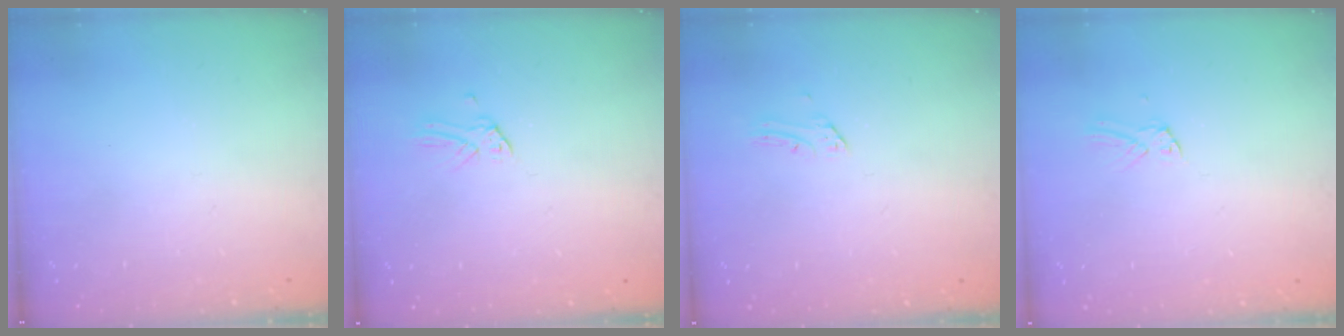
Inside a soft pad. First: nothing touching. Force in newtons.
{"total": 0.0}
{"total": 1.4, "press": 1.4, "slide": 0.1}
{"total": 1.5, "press": 1.5, "slide": 0.1}